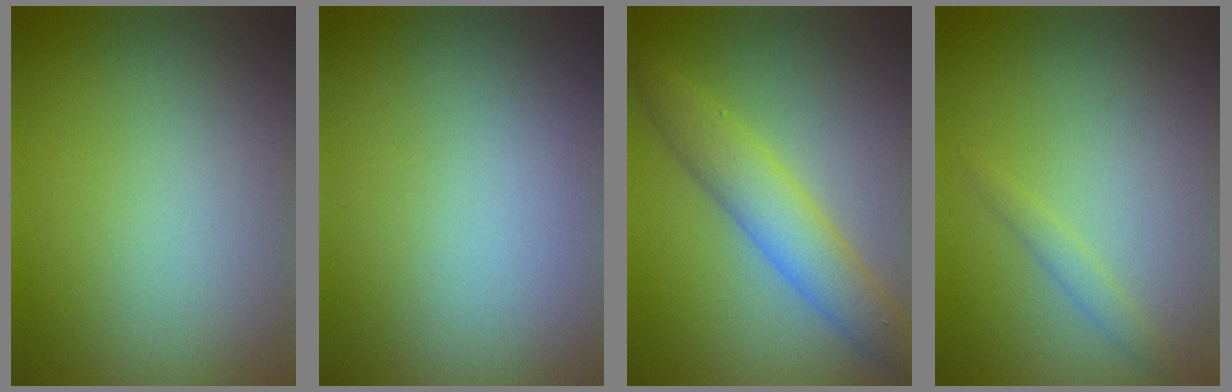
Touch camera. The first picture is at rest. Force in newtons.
{"total": 0.0}
{"total": 4.4, "press": 4.4, "slide": 0.3}
{"total": 1.0, "press": 1.0, "slide": 0.0}